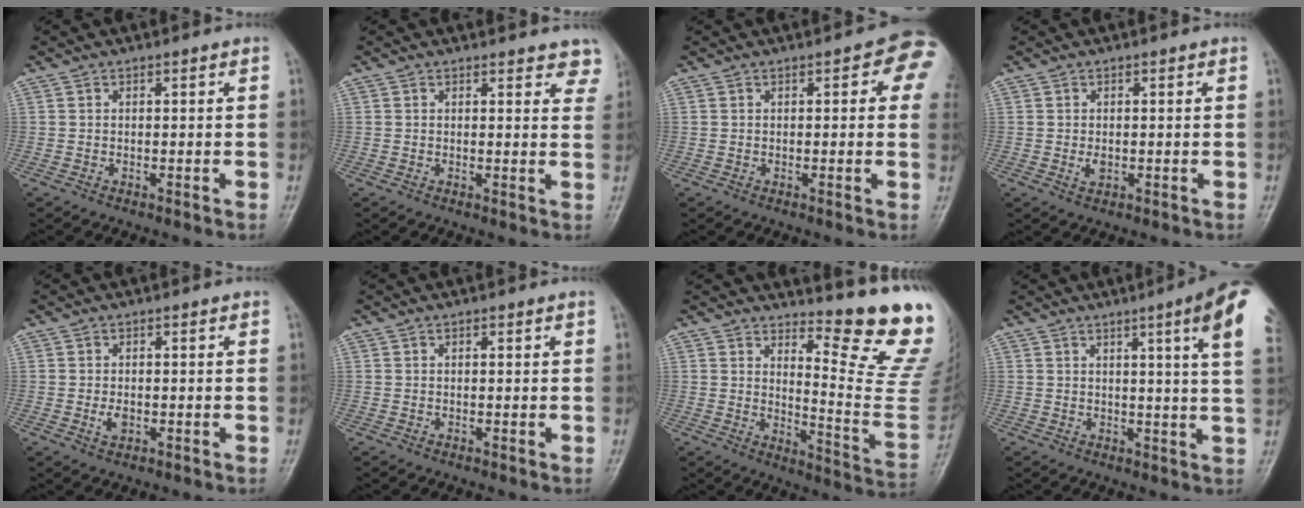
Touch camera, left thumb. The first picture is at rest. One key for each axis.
{"total": 5.2, "fx": 4.6, "fy": 2.1, "fz": 0.9, "tx": 0.030, "ty": -0.023, "tz": 0.031}
{"total": 6.4, "fx": 1.8, "fy": 2.8, "fz": 5.5, "tx": -0.030, "ty": 0.001, "tz": 0.009}
{"total": 2.3, "fx": -0.1, "fy": 1.6, "fz": 1.6, "tx": -0.022, "ty": -0.004, "tz": 0.001}
{"total": 2.3, "fx": -0.4, "fy": 1.5, "fz": 1.7, "tx": -0.026, "ty": -0.001, "tz": -0.008}
{"total": 0.6, "fx": 0.3, "fy": 0.3, "fz": 0.5, "tx": -0.006, "ty": 0.000, "tz": 0.003}
{"total": 16.0, "fx": 12.1, "fy": 2.2, "fz": 10.2, "tx": -0.107, "ty": -0.152, "tz": 0.161}
{"total": 11.7, "fx": 5.4, "fy": 0.2, "fz": 10.4, "tx": -0.131, "ty": -0.020, "tz": 0.051}